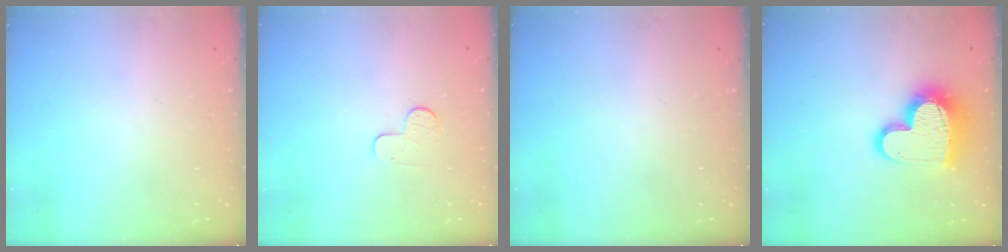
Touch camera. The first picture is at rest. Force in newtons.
{"total": 4.8, "press": 4.7, "slide": 0.5}
{"total": 0.0}
{"total": 16.5, "press": 16.5, "slide": 0.5}